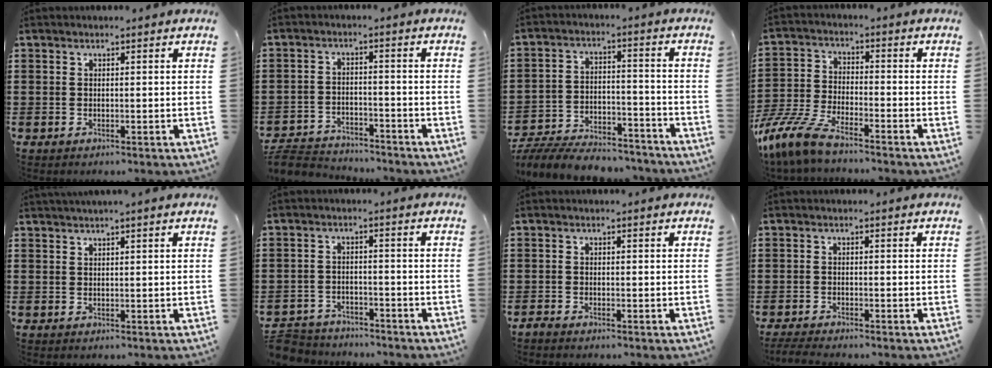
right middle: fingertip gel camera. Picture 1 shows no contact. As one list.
[{"total": 4.4, "force": [-4.3, 0.8, 0.5], "torque": [-0.024, 0.000, -0.093]}, {"total": 8.0, "force": [-7.7, 1.5, 1.7], "torque": [-0.035, 0.016, -0.150]}, {"total": 8.3, "force": [-7.3, 1.2, 3.9], "torque": [-0.116, -0.009, -0.152]}, {"total": 1.0, "force": [0.9, -0.4, 0.4], "torque": [-0.006, -0.003, 0.016]}, {"total": 4.2, "force": [-4.1, 0.8, 0.0], "torque": [-0.019, -0.001, -0.092]}, {"total": 0.9, "force": [-0.9, 0.1, 0.2], "torque": [-0.008, -0.004, -0.017]}, {"total": 1.7, "force": [-1.6, 0.0, 0.6], "torque": [-0.019, -0.004, -0.033]}]